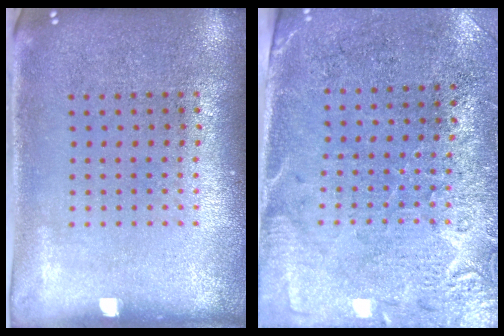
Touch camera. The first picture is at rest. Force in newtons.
{"total": 2.7, "press": 2.4, "slide": 1.2}